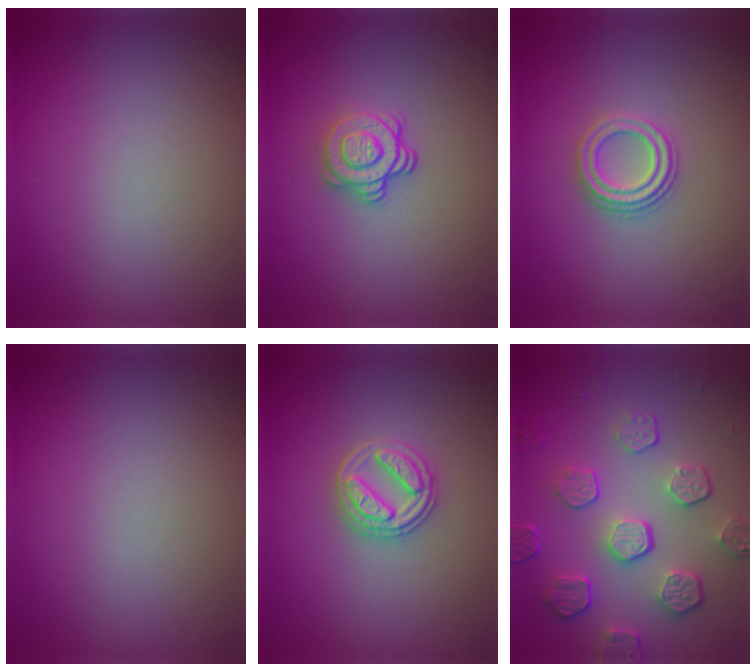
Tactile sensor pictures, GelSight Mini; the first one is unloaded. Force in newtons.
{"total": 3.0, "press": 2.6, "slide": 1.4}
{"total": 2.7, "press": 2.5, "slide": 1.2}
{"total": 0.0}
{"total": 3.0, "press": 2.8, "slide": 1.0}
{"total": 5.8, "press": 4.2, "slide": 4.0}